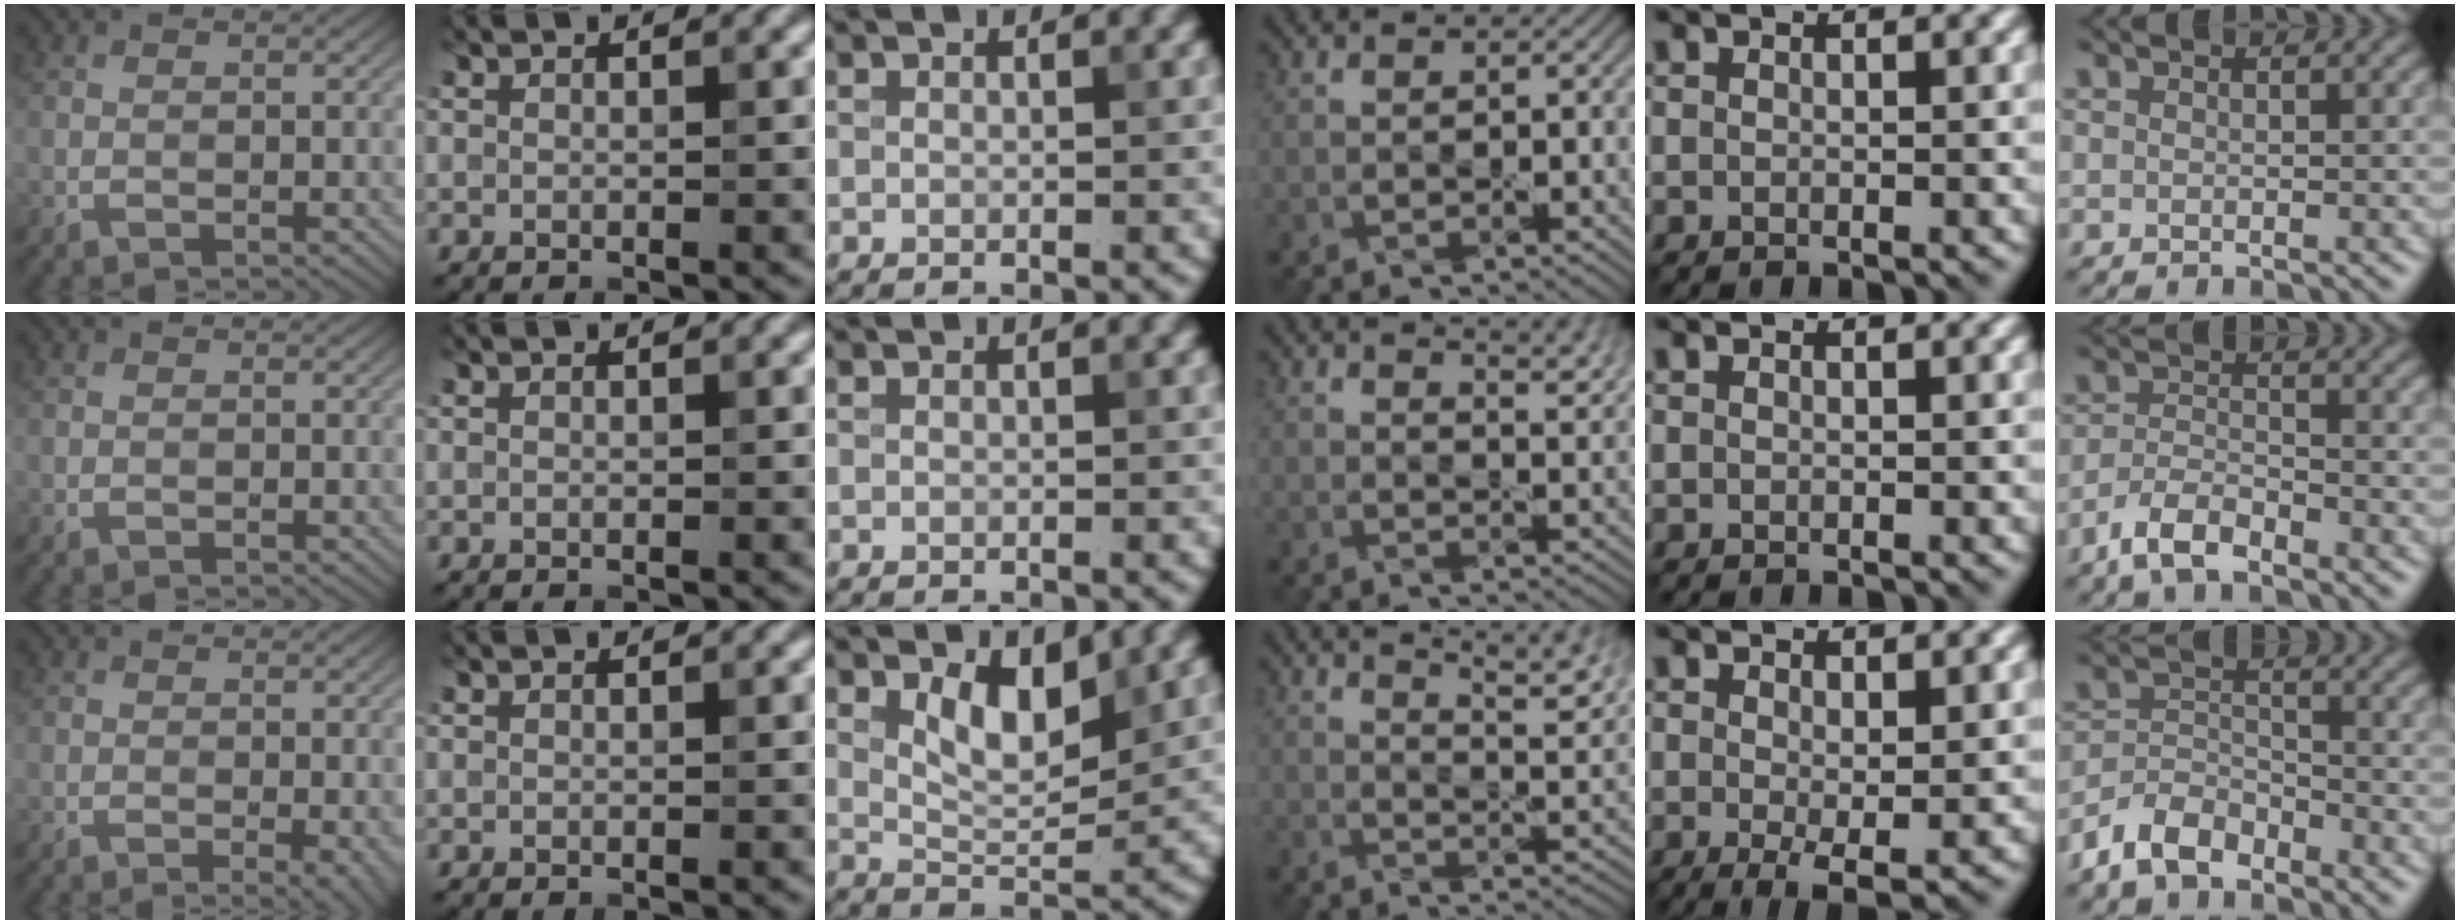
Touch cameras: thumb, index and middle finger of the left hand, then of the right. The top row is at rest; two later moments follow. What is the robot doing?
{"motion": "pour", "object": "sugar"}